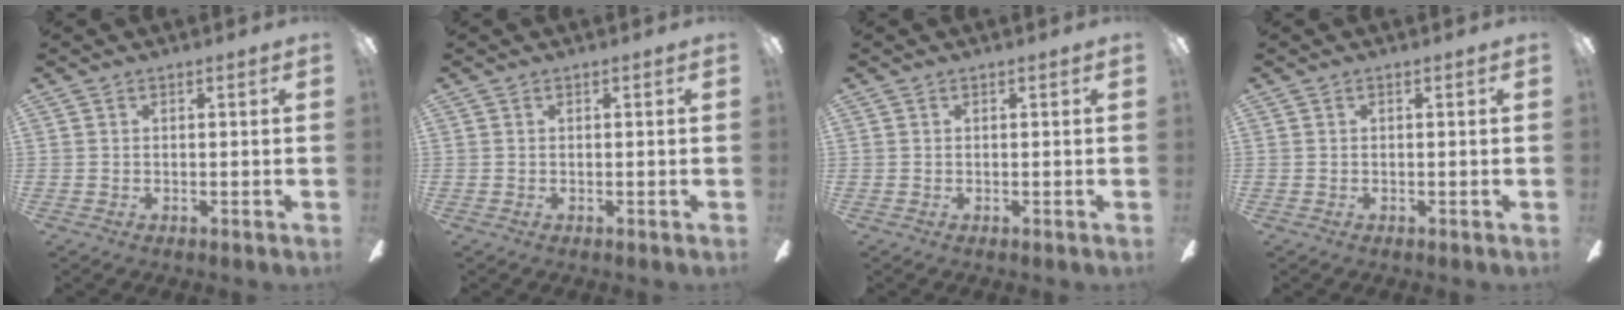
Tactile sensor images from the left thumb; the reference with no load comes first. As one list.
[{"total": 0.0}, {"total": 0.0}, {"total": 0.0}]